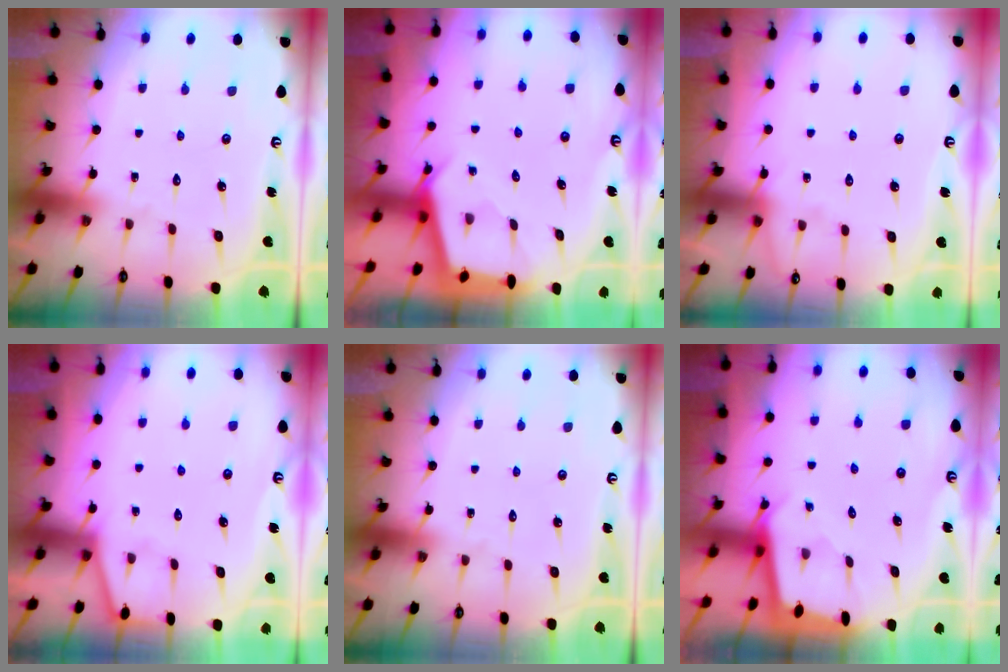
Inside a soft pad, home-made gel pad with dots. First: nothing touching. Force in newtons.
{"total": 2.9, "press": 2.9, "slide": 0.3}
{"total": 5.0, "press": 4.9, "slide": 0.7}
{"total": 1.5, "press": 1.4, "slide": 0.2}
{"total": 0.0}
{"total": 1.7, "press": 1.7, "slide": 0.2}